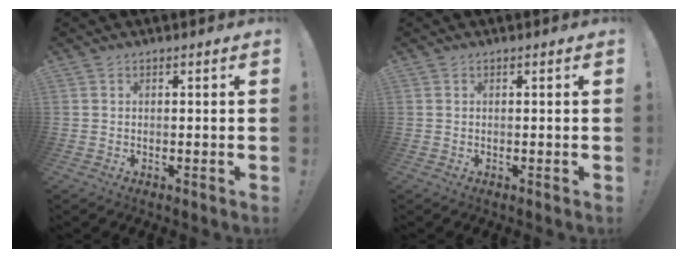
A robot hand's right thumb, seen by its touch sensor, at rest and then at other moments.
{"total": 0.0}